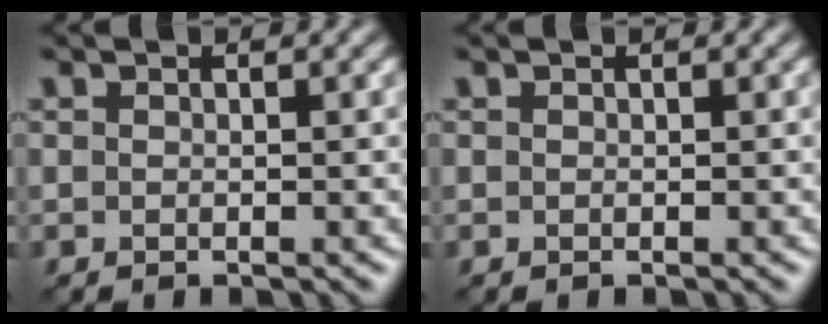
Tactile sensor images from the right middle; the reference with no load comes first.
{"total": 0.0}